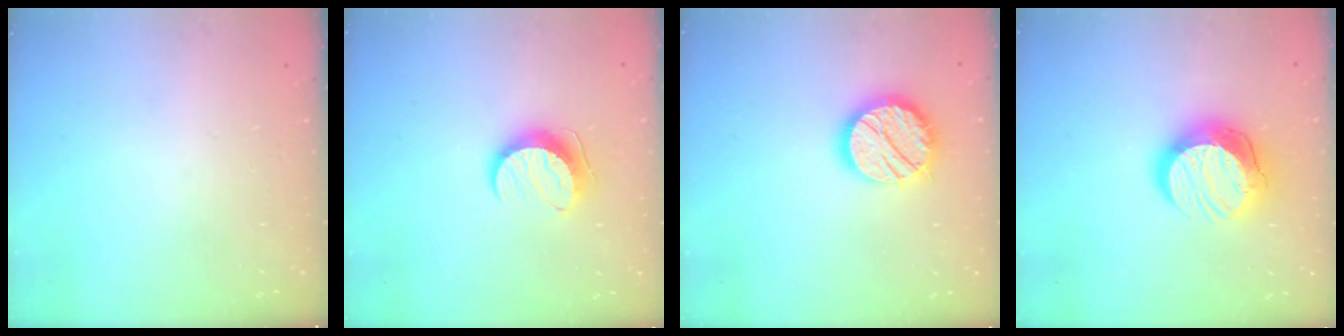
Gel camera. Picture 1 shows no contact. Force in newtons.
{"total": 9.8, "press": 9.8, "slide": 0.1}
{"total": 15.4, "press": 15.3, "slide": 1.2}
{"total": 15.4, "press": 15.3, "slide": 1.2}